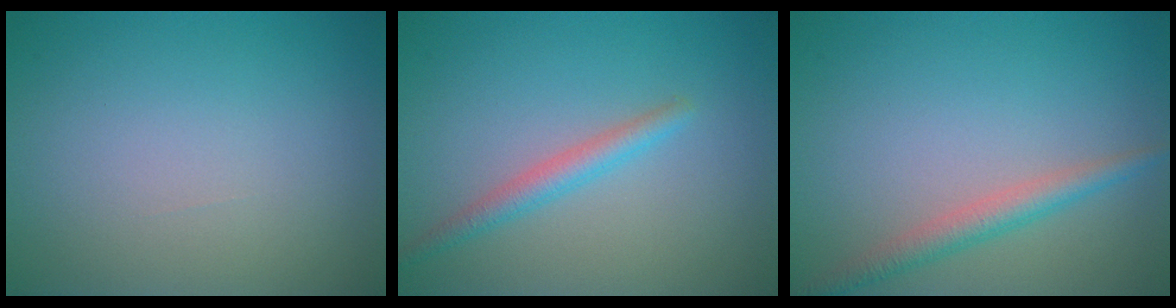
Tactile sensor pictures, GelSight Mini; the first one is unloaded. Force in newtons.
{"total": 2.2, "press": 2.2, "slide": 0.0}
{"total": 2.5, "press": 2.5, "slide": 0.1}